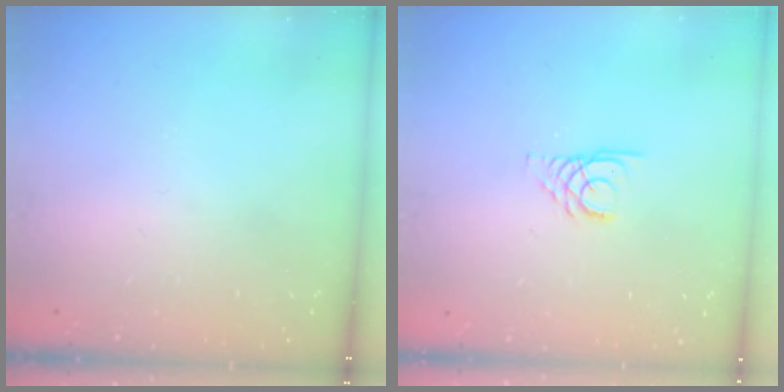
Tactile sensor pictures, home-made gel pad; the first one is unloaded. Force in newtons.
{"total": 3.2, "press": 3.2, "slide": 0.3}